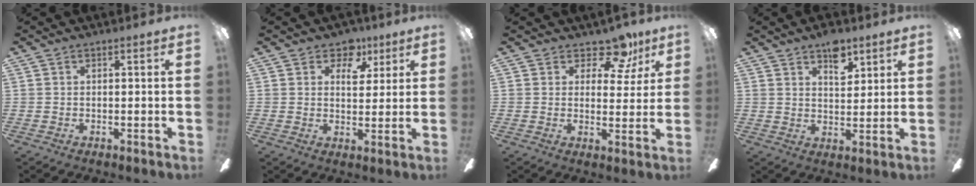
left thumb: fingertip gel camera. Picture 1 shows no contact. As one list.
[{"total": 7.5, "force": [4.2, 5.0, 3.7], "torque": [-0.032, -0.017, 0.068]}, {"total": 9.7, "force": [6.9, 5.1, 4.5], "torque": [-0.046, -0.040, 0.121]}, {"total": 7.7, "force": [5.1, 3.9, 4.2], "torque": [-0.047, -0.026, 0.085]}]